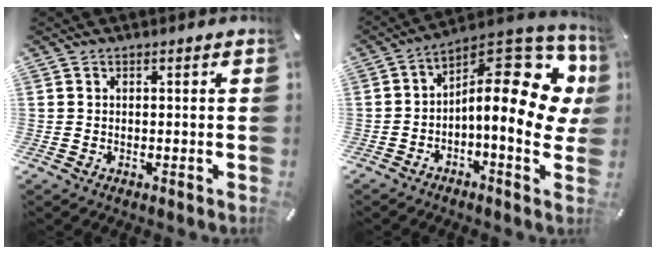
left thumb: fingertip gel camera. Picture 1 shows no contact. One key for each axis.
{"total": 19.3, "fx": 3.1, "fy": 8.7, "fz": 16.9, "tx": -0.228, "ty": -0.044, "tz": 0.055}